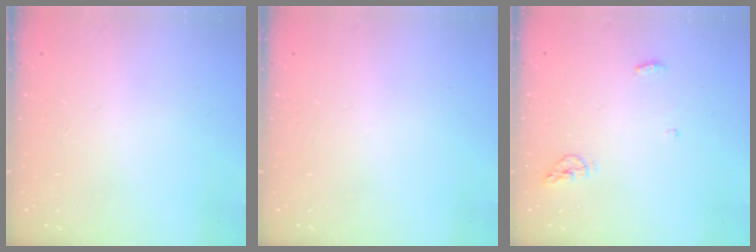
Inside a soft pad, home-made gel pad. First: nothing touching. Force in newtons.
{"total": 0.0}
{"total": 4.1, "press": 3.9, "slide": 1.3}